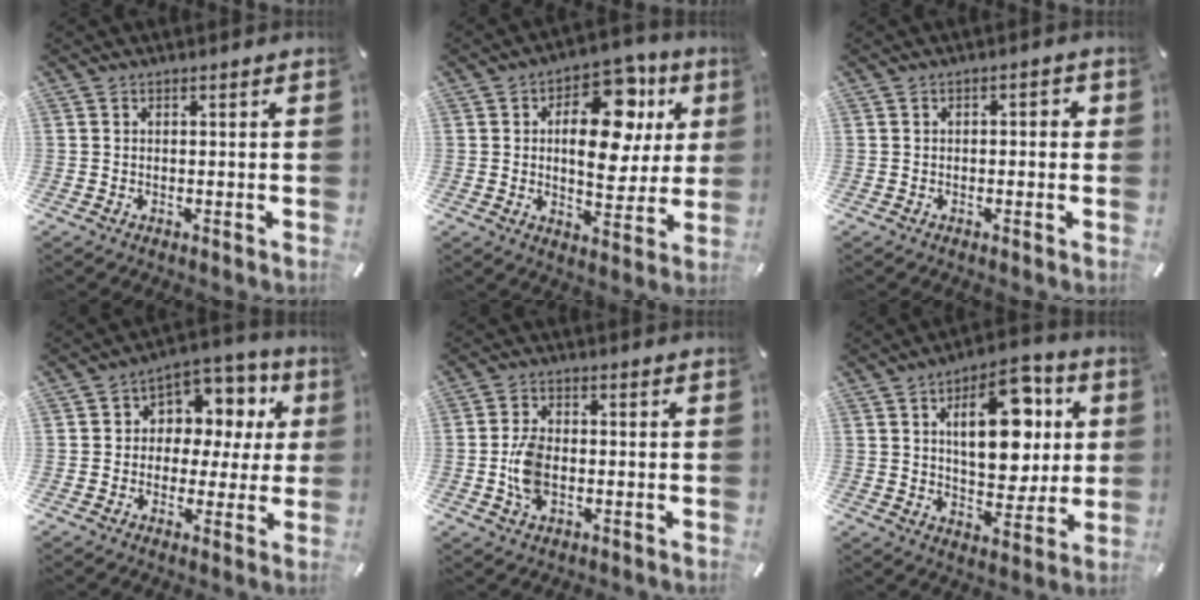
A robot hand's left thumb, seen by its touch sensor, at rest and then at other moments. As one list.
[{"total": 17.6, "force": [6.0, 10.2, 13.0], "torque": [-0.165, -0.030, 0.097]}, {"total": 1.6, "force": [-0.6, 1.0, 1.1], "torque": [-0.018, 0.008, -0.014]}, {"total": 8.7, "force": [2.1, 7.5, 3.9], "torque": [-0.055, -0.020, 0.038]}, {"total": 6.6, "force": [-1.1, 4.3, 4.9], "torque": [-0.111, 0.001, -0.022]}, {"total": 18.4, "force": [5.5, 10.5, 14.1], "torque": [-0.200, -0.007, 0.089]}]